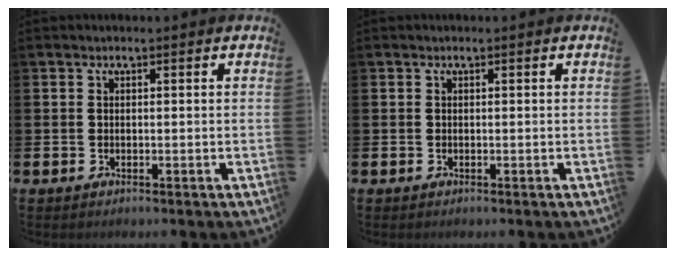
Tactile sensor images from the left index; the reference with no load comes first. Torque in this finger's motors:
{"motor_torque": [-0.03, -0.01, 0.04, 0.00]}